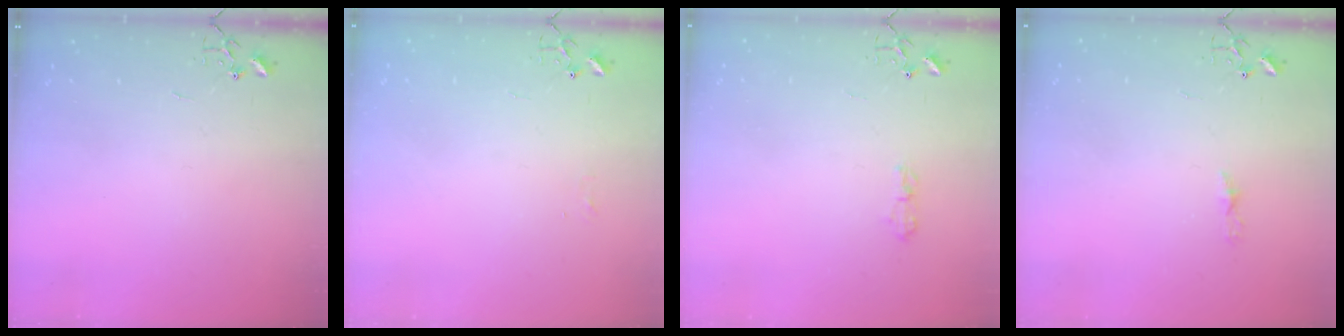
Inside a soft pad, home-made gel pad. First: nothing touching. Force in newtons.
{"total": 3.8, "press": 3.8, "slide": 0.6}
{"total": 5.4, "press": 5.4, "slide": 0.7}
{"total": 3.9, "press": 3.9, "slide": 0.5}